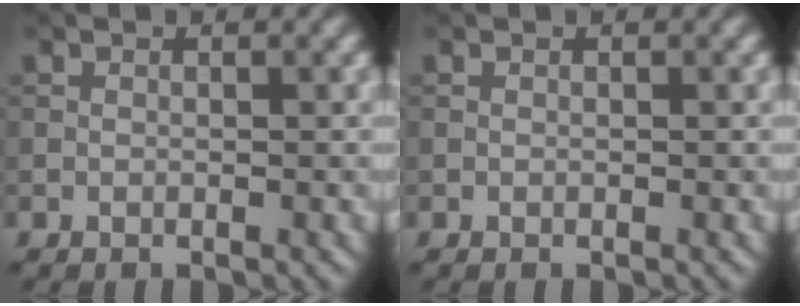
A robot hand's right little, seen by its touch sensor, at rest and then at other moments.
{"total": 0.0}